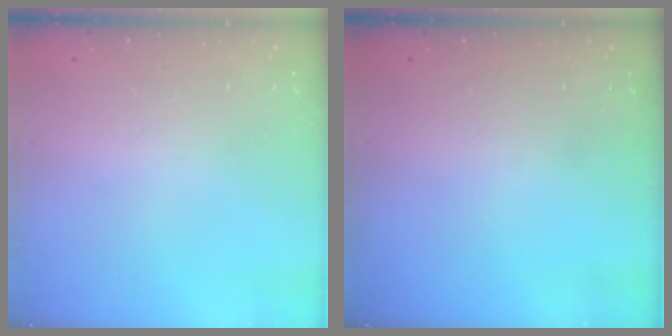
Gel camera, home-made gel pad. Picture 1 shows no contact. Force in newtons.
{"total": 0.0}